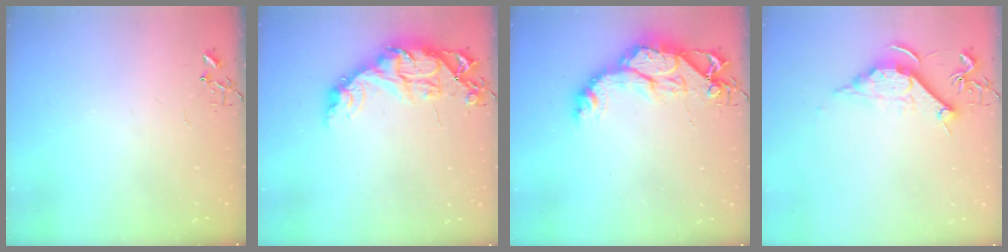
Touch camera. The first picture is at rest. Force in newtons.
{"total": 15.4, "press": 15.4, "slide": 0.6}
{"total": 15.9, "press": 15.9, "slide": 1.7}
{"total": 10.5, "press": 10.5, "slide": 0.1}